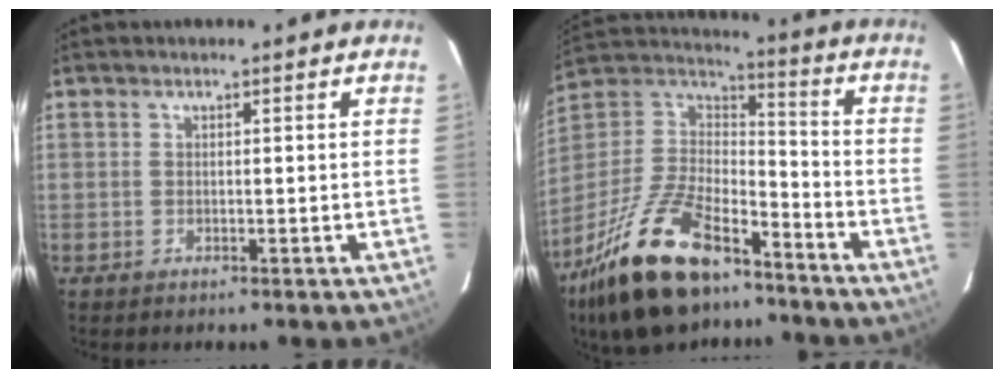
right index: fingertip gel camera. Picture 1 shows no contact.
{"total": 24.4, "force": [-16.6, 10.5, 14.4], "torque": [-0.304, -0.010, -0.285]}